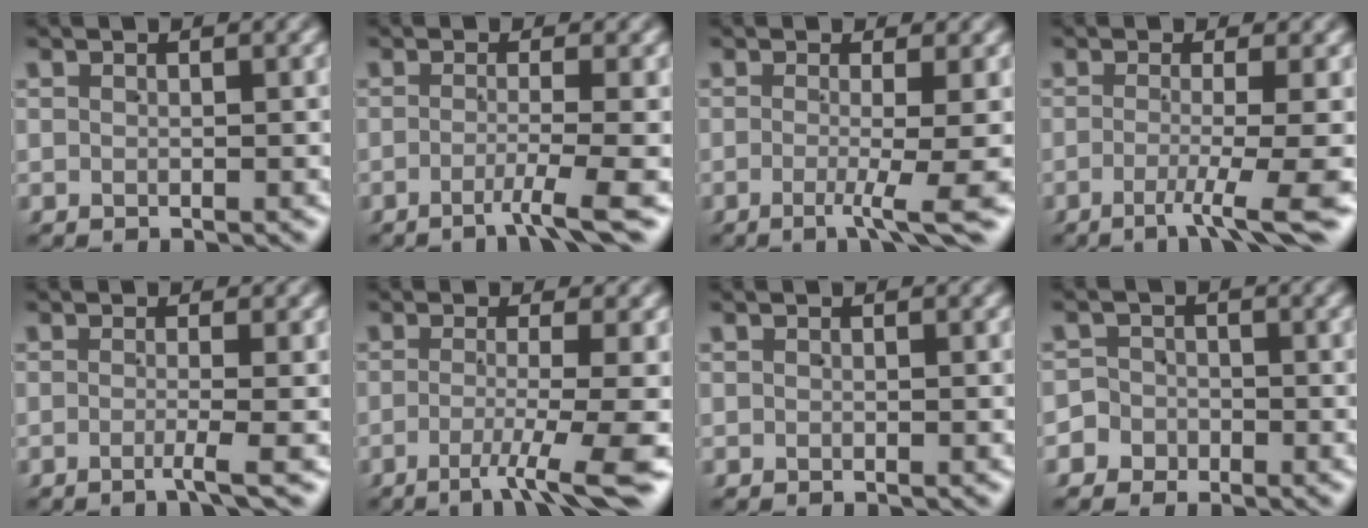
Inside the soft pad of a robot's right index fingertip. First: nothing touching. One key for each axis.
{"total": 3.1, "fx": -1.9, "fy": -0.7, "fz": 2.4, "tx": -0.045, "ty": -0.005, "tz": -0.036}
{"total": 3.8, "fx": -1.6, "fy": -0.4, "fz": 3.4, "tx": -0.052, "ty": -0.010, "tz": -0.029}
{"total": 4.6, "fx": -2.4, "fy": -0.3, "fz": 3.9, "tx": -0.063, "ty": -0.012, "tz": -0.041}
{"total": 1.7, "fx": -0.9, "fy": -0.6, "fz": 1.3, "tx": -0.025, "ty": 0.002, "tz": -0.024}
{"total": 5.7, "fx": -3.3, "fy": -0.1, "fz": 4.7, "tx": -0.075, "ty": -0.015, "tz": -0.052}
{"total": 0.0}
{"total": 3.6, "fx": -1.8, "fy": 3.1, "fz": -0.1, "tx": 0.003, "ty": 0.001, "tz": -0.043}